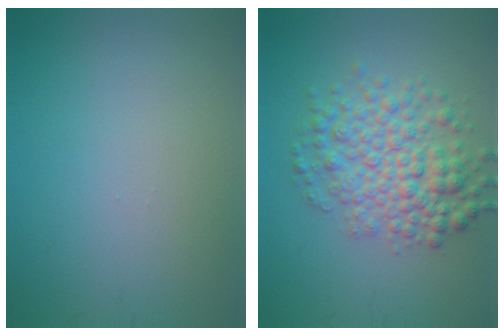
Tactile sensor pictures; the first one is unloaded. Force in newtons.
{"total": 5.9, "press": 5.9, "slide": 0.1}